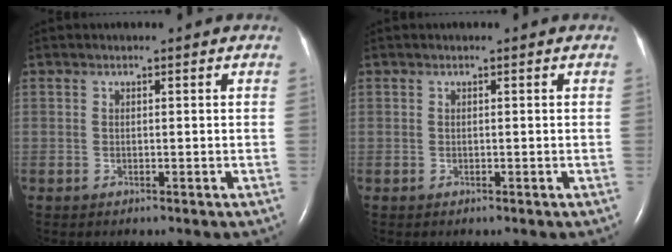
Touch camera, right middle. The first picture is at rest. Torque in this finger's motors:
{"motor_torque": [-0.07, 0.13, -0.01, 0.01]}